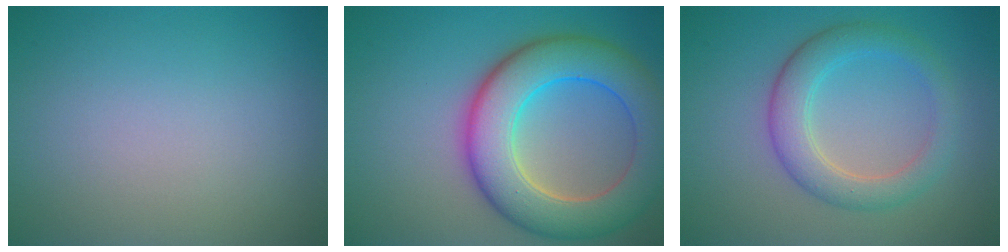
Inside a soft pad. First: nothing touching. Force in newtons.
{"total": 9.6, "press": 9.6, "slide": 0.5}
{"total": 5.3, "press": 5.3, "slide": 0.0}